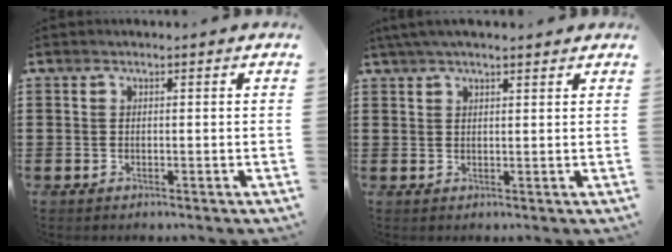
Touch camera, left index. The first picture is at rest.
{"total": 2.7, "force": [2.1, 0.4, 1.7], "torque": [-0.036, 0.006, 0.040]}